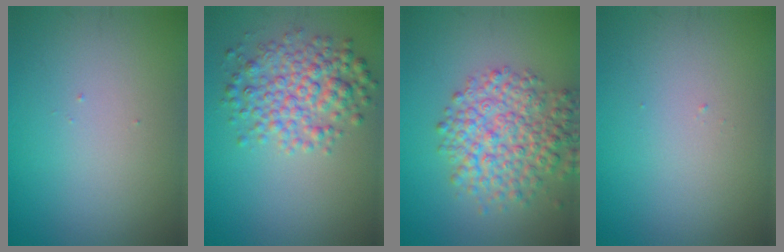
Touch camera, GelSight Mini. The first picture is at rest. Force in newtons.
{"total": 4.8, "press": 4.8, "slide": 0.1}
{"total": 6.2, "press": 6.2, "slide": 0.2}
{"total": 0.0}